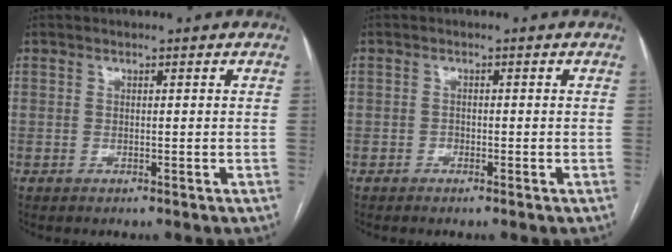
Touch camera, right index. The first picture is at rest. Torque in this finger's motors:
{"motor_torque": [0.00, 0.04, -0.16, -0.04]}